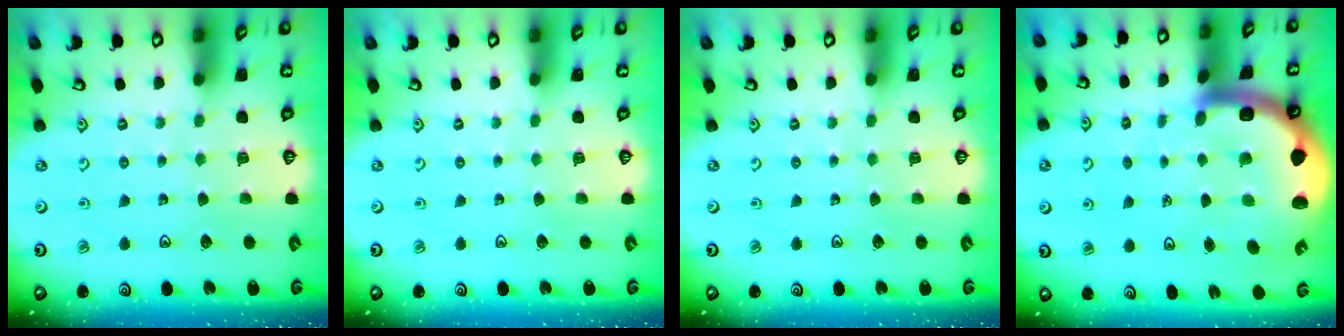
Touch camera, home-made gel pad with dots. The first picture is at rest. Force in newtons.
{"total": 0.0}
{"total": 0.0}
{"total": 10.8, "press": 10.6, "slide": 2.1}